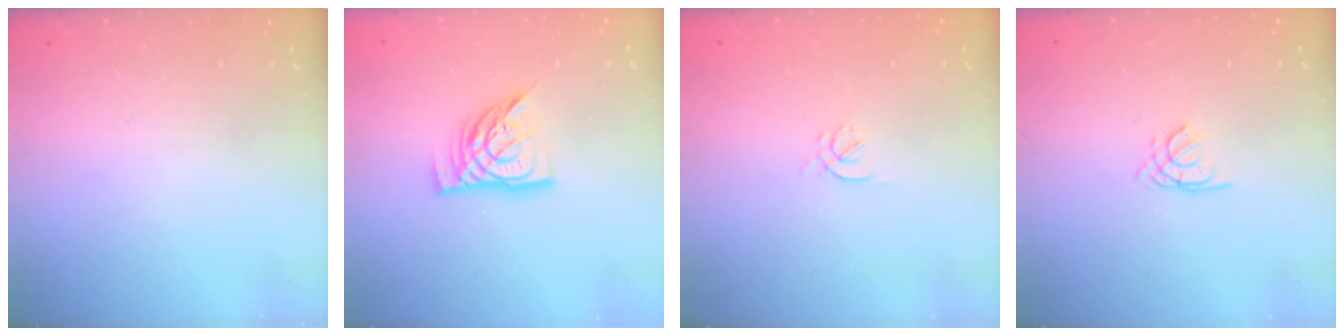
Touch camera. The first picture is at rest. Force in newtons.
{"total": 13.0, "press": 13.0, "slide": 1.2}
{"total": 1.7, "press": 1.6, "slide": 0.6}
{"total": 1.1, "press": 1.1, "slide": 0.3}